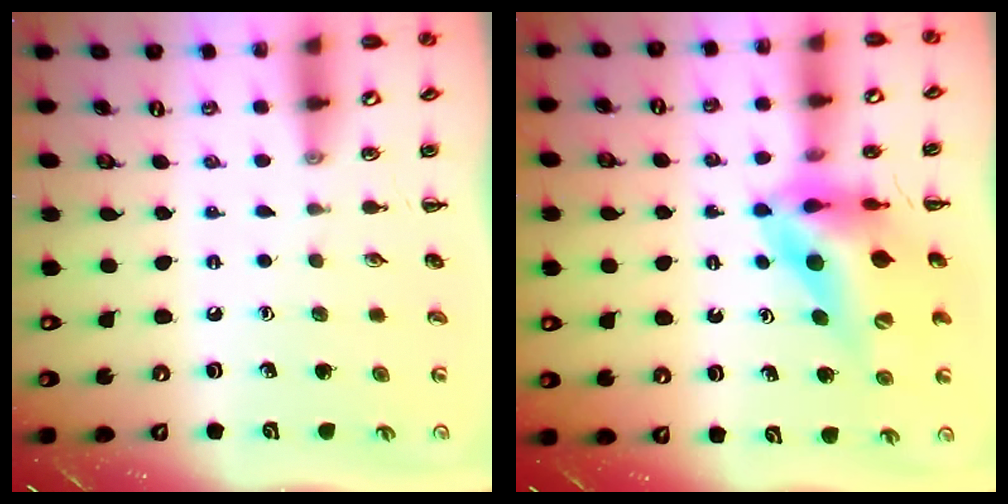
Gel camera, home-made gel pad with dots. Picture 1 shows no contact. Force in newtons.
{"total": 12.7, "press": 12.1, "slide": 3.8}